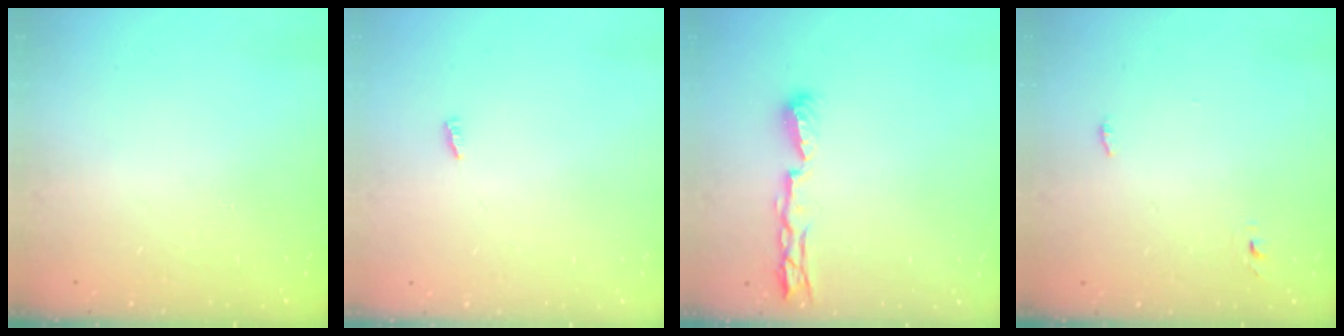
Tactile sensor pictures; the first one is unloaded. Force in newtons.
{"total": 2.8, "press": 2.7, "slide": 0.3}
{"total": 8.1, "press": 8.0, "slide": 1.1}
{"total": 2.8, "press": 2.6, "slide": 0.9}